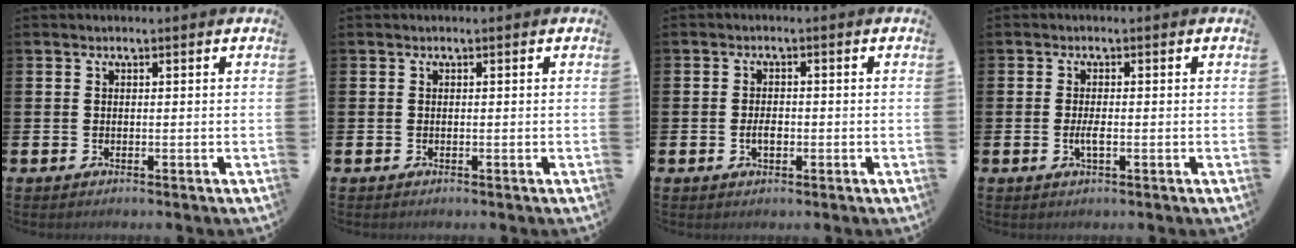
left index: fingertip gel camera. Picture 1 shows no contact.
{"total": 0.0}
{"total": 1.8, "force": [-0.5, 1.0, 1.4], "torque": [-0.024, 0.001, -0.010]}
{"total": 1.8, "force": [-0.3, 0.6, 1.7], "torque": [-0.035, 0.002, -0.005]}